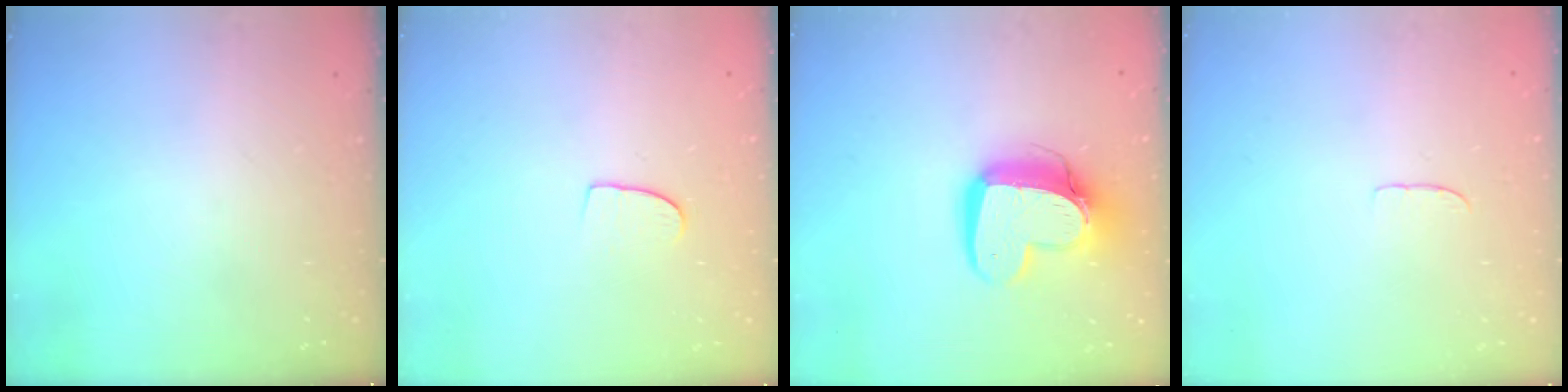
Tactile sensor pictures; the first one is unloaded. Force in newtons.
{"total": 6.1, "press": 6.1, "slide": 0.4}
{"total": 14.7, "press": 14.6, "slide": 1.4}
{"total": 3.1, "press": 3.1, "slide": 0.2}